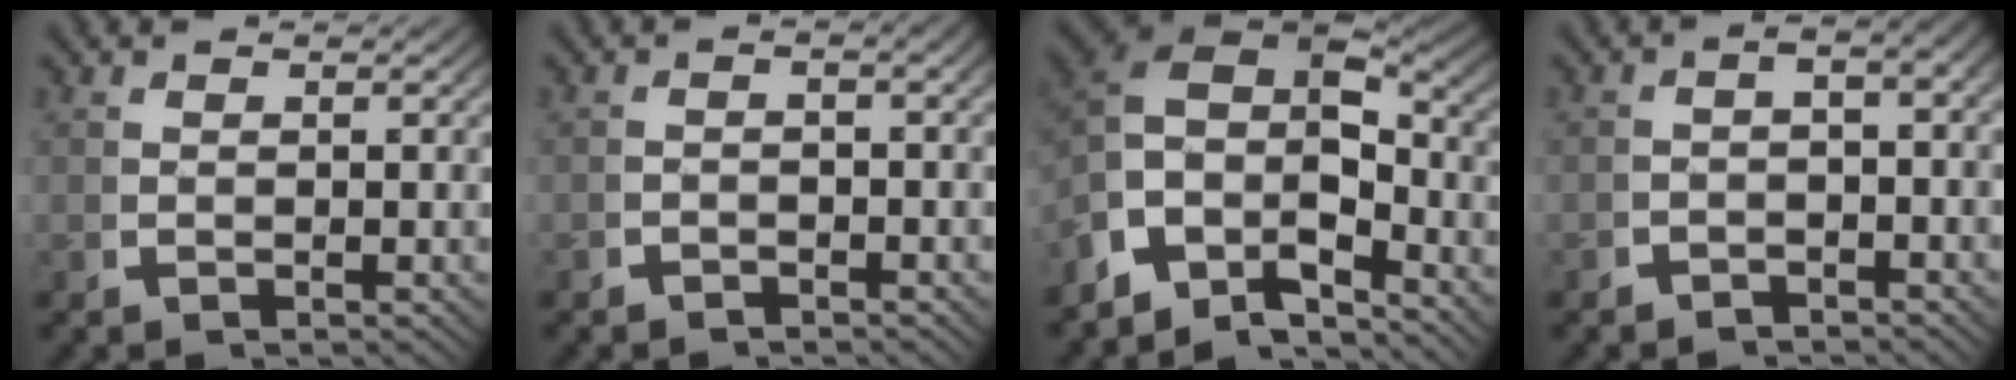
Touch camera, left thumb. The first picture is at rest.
{"total": 1.6, "force": [-1.4, 0.4, 0.7], "torque": [-0.009, 0.001, -0.026]}
{"total": 13.7, "force": [-0.2, 9.9, 9.5], "torque": [-0.216, -0.047, 0.005]}
{"total": 2.4, "force": [-1.5, 1.1, 1.6], "torque": [-0.020, 0.003, -0.027]}